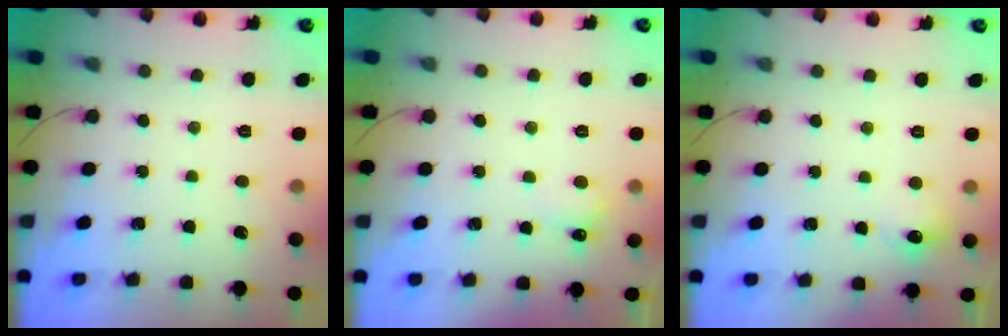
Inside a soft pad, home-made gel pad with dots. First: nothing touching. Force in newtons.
{"total": 4.1, "press": 3.9, "slide": 1.1}
{"total": 6.5, "press": 6.4, "slide": 1.3}